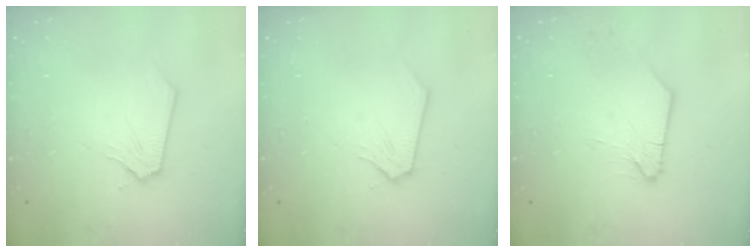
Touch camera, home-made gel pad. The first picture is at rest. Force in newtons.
{"total": 0.0}
{"total": 2.8, "press": 2.8, "slide": 0.3}